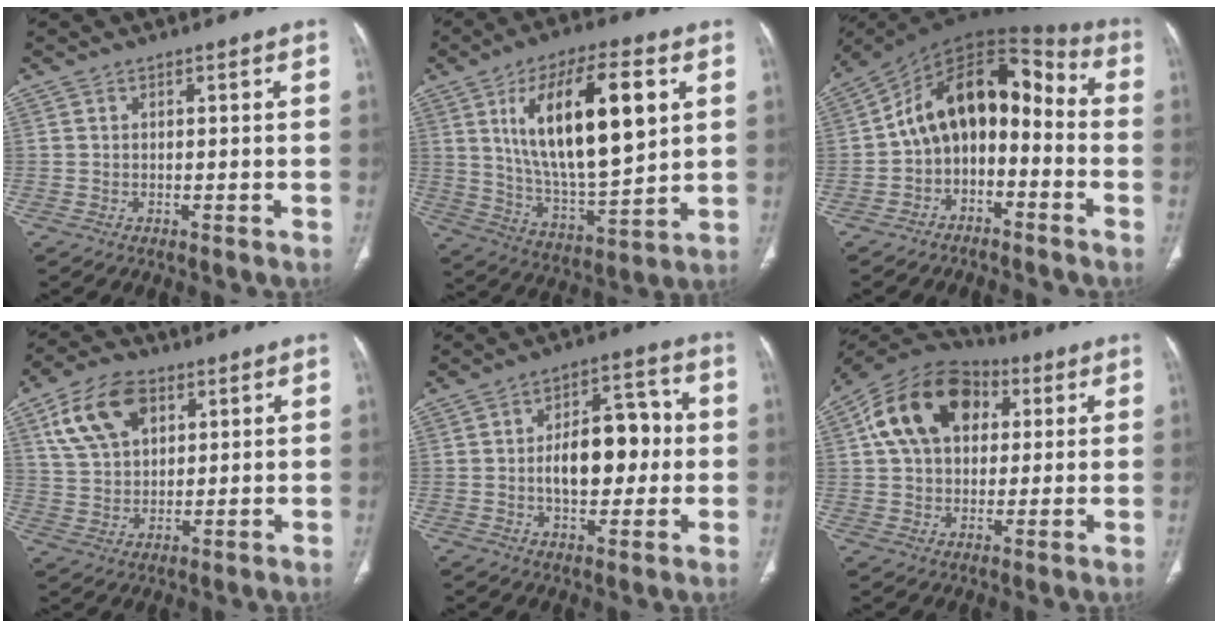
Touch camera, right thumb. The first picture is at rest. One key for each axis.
{"total": 22.8, "fx": 6.5, "fy": 8.7, "fz": 20.0, "tx": -0.326, "ty": -0.023, "tz": 0.116}
{"total": 15.0, "fx": -2.7, "fy": 10.0, "fz": 10.8, "tx": -0.142, "ty": 0.090, "tz": -0.056}
{"total": 12.8, "fx": 5.7, "fy": 8.1, "fz": 8.2, "tx": -0.137, "ty": -0.007, "tz": 0.107}
{"total": 13.5, "fx": -0.1, "fy": 7.8, "fz": 11.0, "tx": -0.132, "ty": 0.028, "tz": -0.001}
{"total": 18.5, "fx": 5.4, "fy": 12.7, "fz": 12.4, "tx": -0.205, "ty": 0.015, "tz": 0.082}